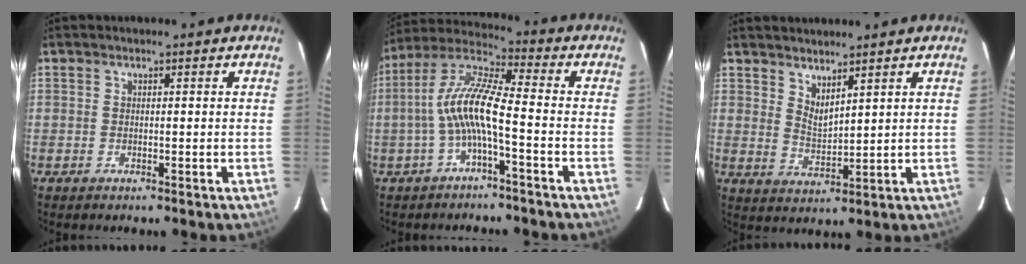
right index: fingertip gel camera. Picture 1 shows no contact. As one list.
[{"total": 9.9, "force": [-2.5, 1.2, 9.5], "torque": [-0.206, 0.016, -0.049]}, {"total": 4.3, "force": [3.6, 0.9, 2.2], "torque": [-0.037, -0.010, 0.065]}]